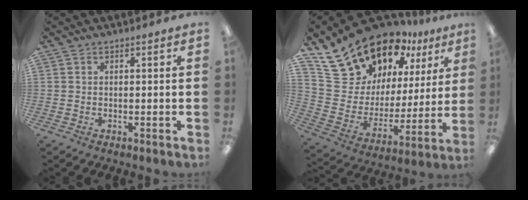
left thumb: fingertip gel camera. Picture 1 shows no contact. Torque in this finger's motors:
{"motor_torque": [2.50, 2.51, 1.38, -1.38, 0.10]}